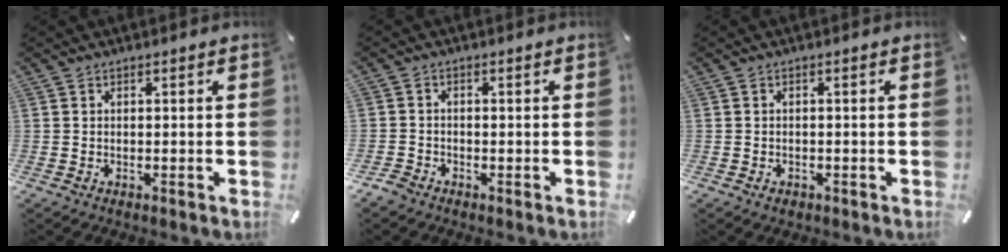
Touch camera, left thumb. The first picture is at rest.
{"total": 2.9, "force": [-1.6, 2.4, 0.4], "torque": [-0.011, 0.008, -0.033]}
{"total": 1.0, "force": [-0.6, 0.7, 0.4], "torque": [-0.008, 0.003, -0.014]}